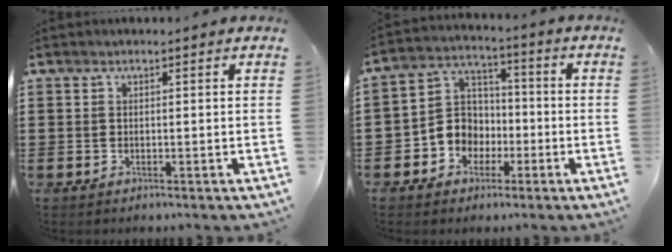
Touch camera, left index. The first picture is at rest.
{"total": 6.7, "force": [-2.2, 6.0, 1.9], "torque": [-0.064, 0.010, -0.046]}